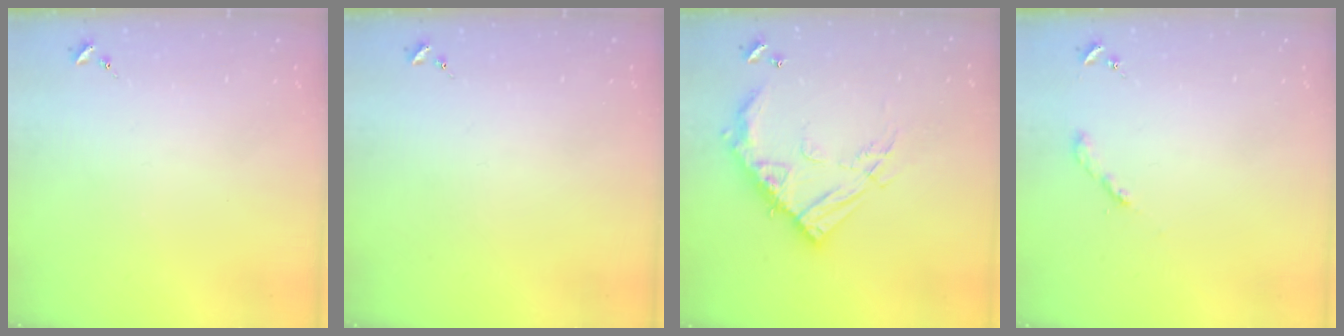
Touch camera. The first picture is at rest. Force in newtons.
{"total": 0.0}
{"total": 19.4, "press": 19.2, "slide": 2.1}
{"total": 2.0, "press": 2.0, "slide": 0.2}